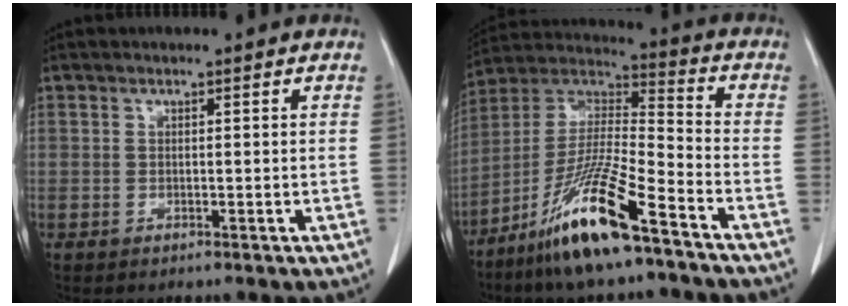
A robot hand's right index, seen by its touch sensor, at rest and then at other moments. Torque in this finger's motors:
{"motor_torque": [1.52, -0.61, 0.44, 0.21]}